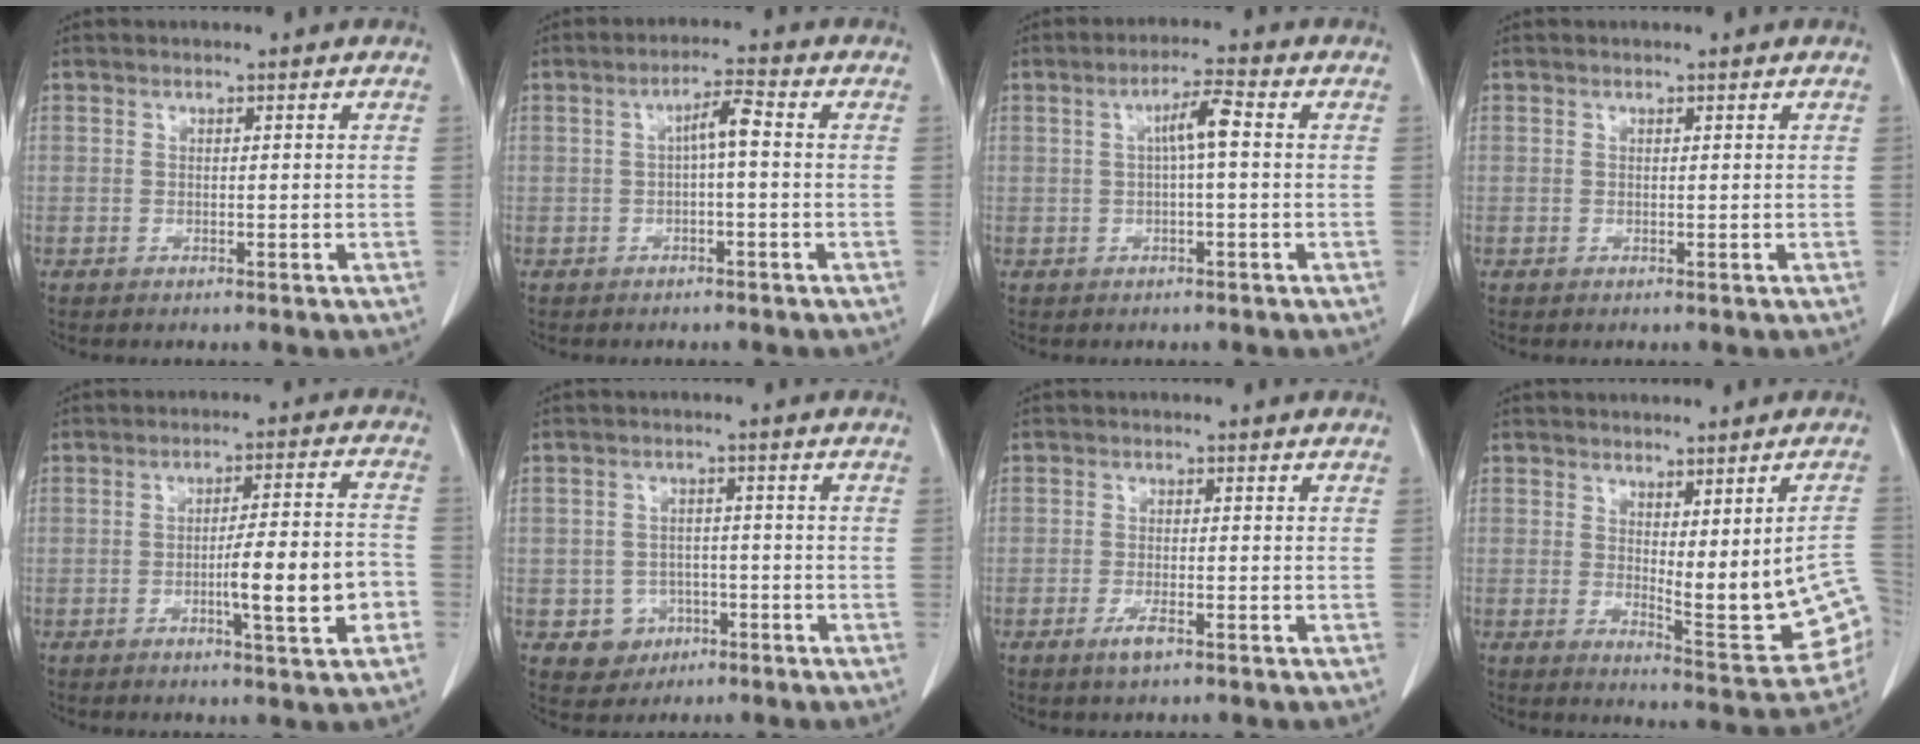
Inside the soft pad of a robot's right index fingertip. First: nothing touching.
{"total": 3.6, "force": [0.0, 0.4, 3.6], "torque": [-0.060, 0.013, 0.000]}
{"total": 4.1, "force": [0.3, 0.3, 4.1], "torque": [-0.070, 0.012, 0.005]}
{"total": 0.0}
{"total": 10.0, "force": [-3.0, 0.8, 9.4], "torque": [-0.140, 0.007, -0.043]}
{"total": 4.8, "force": [-1.9, 4.4, 0.5], "torque": [-0.003, 0.013, -0.019]}
{"total": 2.5, "force": [-1.5, 0.5, 2.0], "torque": [-0.042, -0.003, -0.026]}
{"total": 12.2, "force": [-0.8, 2.7, 11.9], "torque": [-0.132, -0.009, 0.000]}